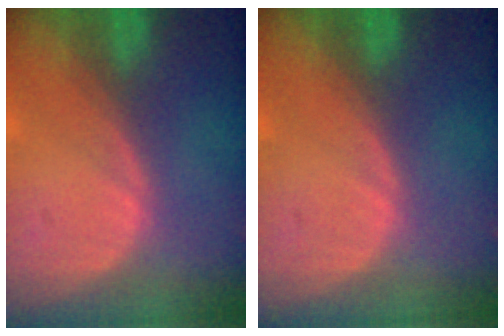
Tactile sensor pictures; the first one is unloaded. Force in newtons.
{"total": 0.0}